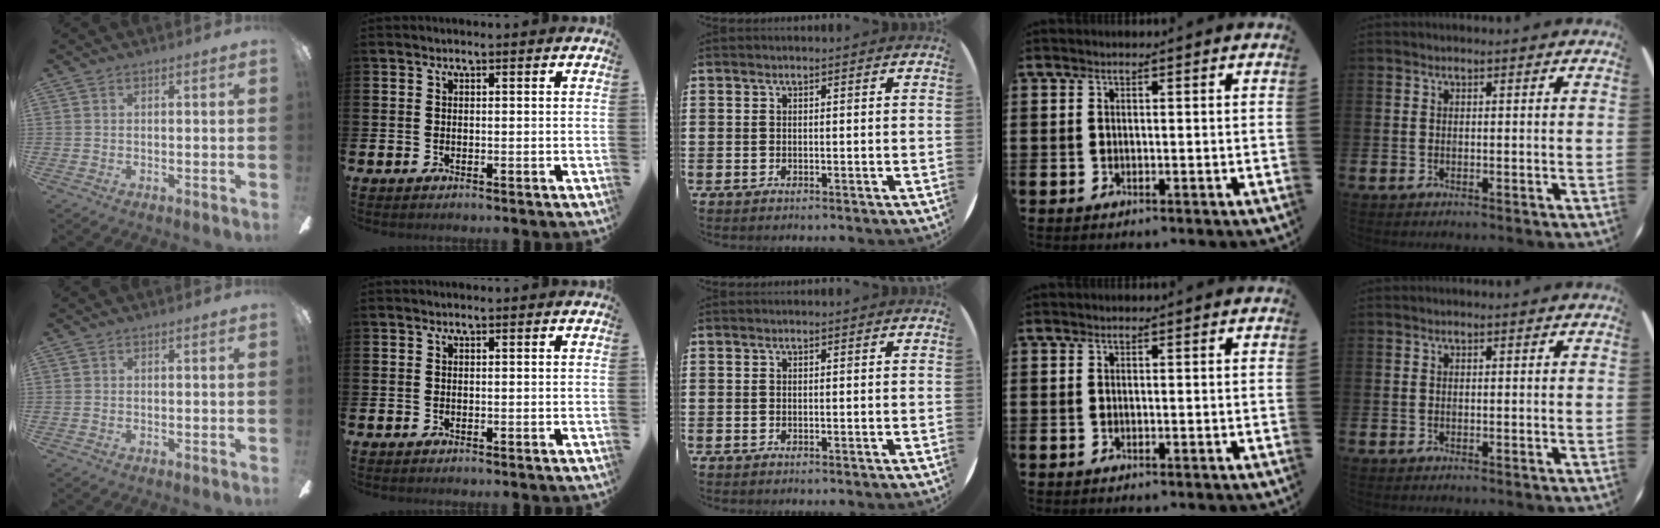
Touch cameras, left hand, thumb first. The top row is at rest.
{}